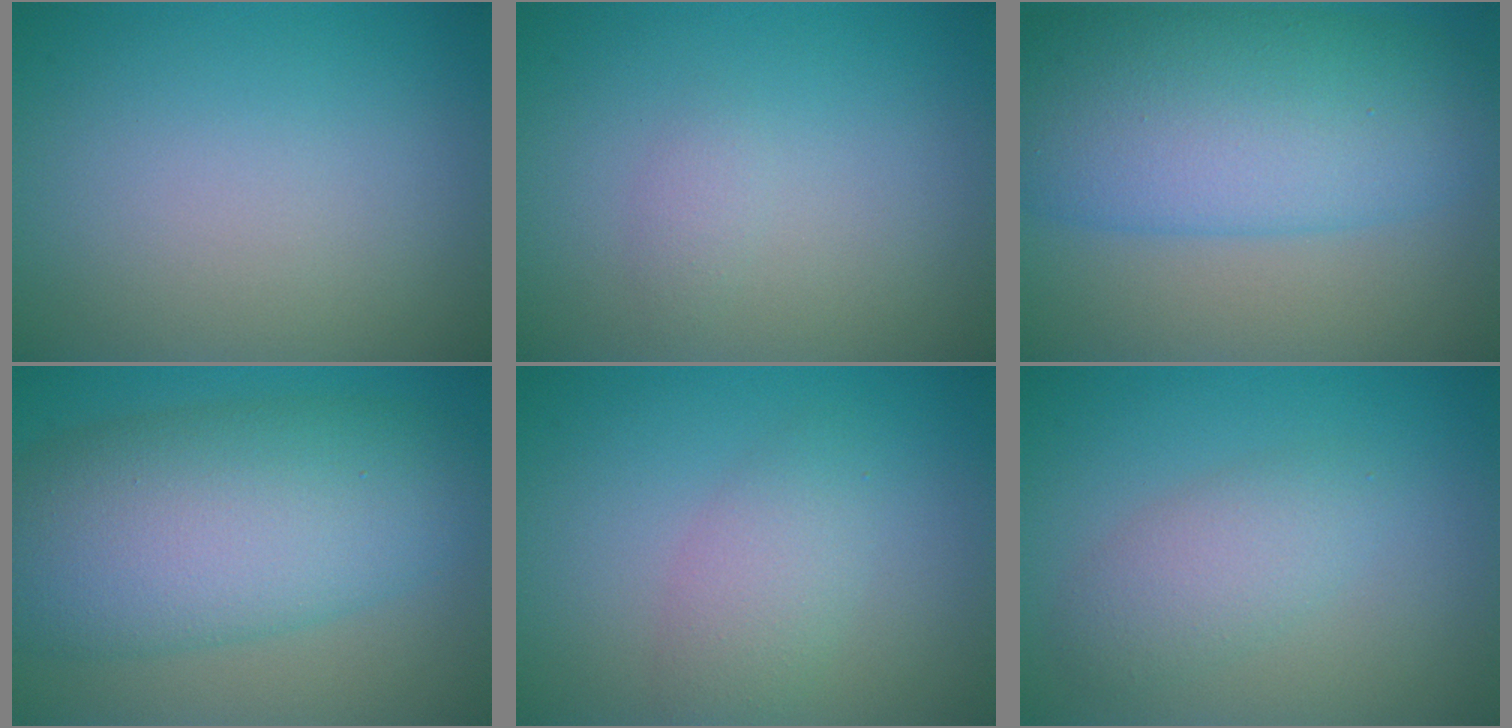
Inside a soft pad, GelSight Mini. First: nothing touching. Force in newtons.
{"total": 0.9, "press": 0.9, "slide": 0.0}
{"total": 11.1, "press": 11.0, "slide": 0.4}
{"total": 11.3, "press": 11.3, "slide": 0.2}
{"total": 2.8, "press": 2.8, "slide": 0.1}
{"total": 2.9, "press": 2.9, "slide": 0.0}